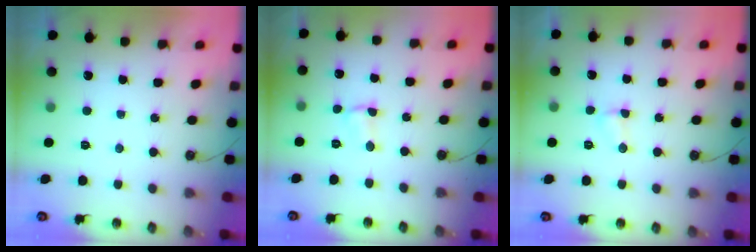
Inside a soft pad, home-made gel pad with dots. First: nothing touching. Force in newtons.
{"total": 2.5, "press": 2.4, "slide": 0.4}
{"total": 2.7, "press": 2.7, "slide": 0.4}